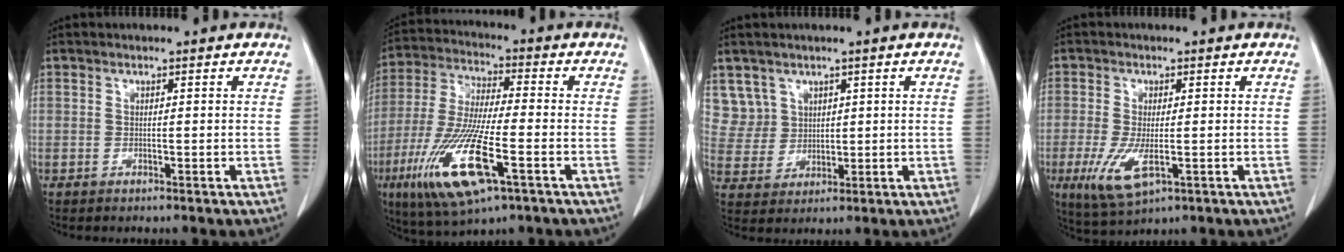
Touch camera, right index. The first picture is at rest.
{"total": 15.7, "force": [-6.3, 2.6, 14.2], "torque": [-0.298, -0.031, -0.112]}
{"total": 6.0, "force": [3.4, 4.9, -0.4], "torque": [0.013, 0.009, 0.079]}
{"total": 6.6, "force": [-1.9, 2.6, 5.7], "torque": [-0.119, -0.016, -0.024]}